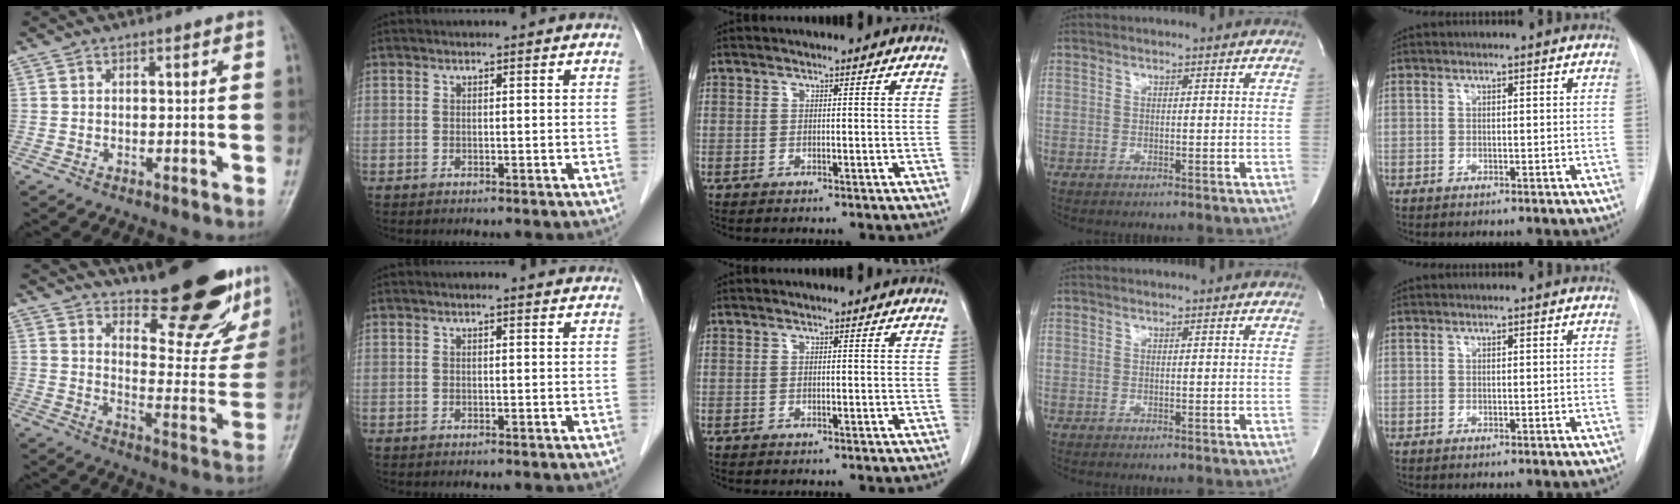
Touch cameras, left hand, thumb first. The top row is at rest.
{"thumb": {"total": 24.3, "force": [18.2, 7.2, 14.5], "torque": [-0.167, -0.118, 0.244]}, "index": {"total": 1.8, "force": [1.4, 0.4, 1.0], "torque": [-0.016, 0.011, 0.013]}}